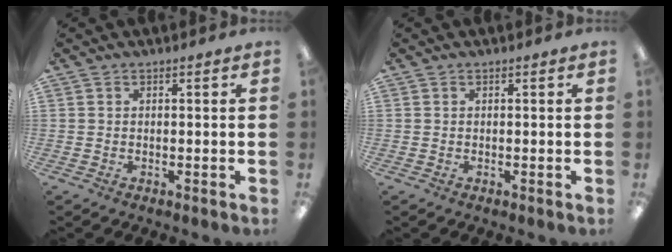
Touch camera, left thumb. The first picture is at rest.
{"total": 0.0}